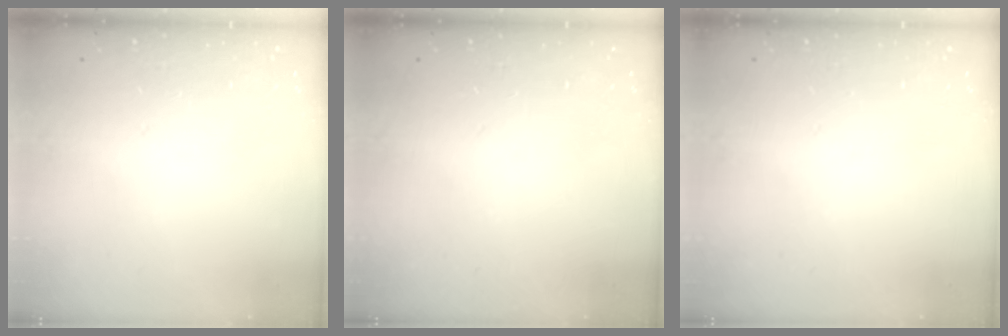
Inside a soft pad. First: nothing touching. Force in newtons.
{"total": 0.0}
{"total": 0.0}